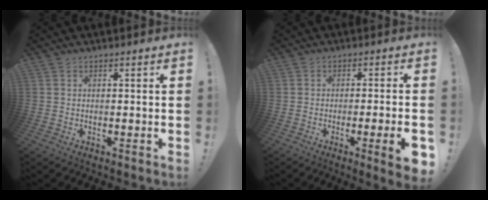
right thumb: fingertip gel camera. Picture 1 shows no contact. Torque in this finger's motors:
{"motor_torque": [0.58, 0.42, 0.35, -0.33, 0.01]}